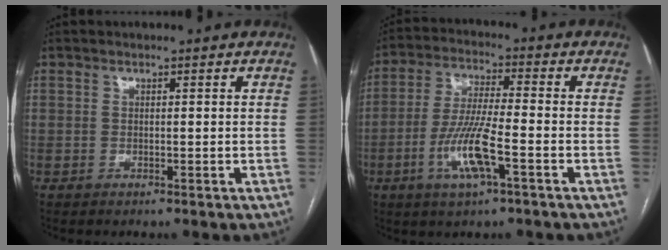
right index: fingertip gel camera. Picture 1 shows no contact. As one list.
[{"total": 9.8, "force": [-3.6, 1.2, 9.0], "torque": [-0.183, -0.007, -0.069]}]